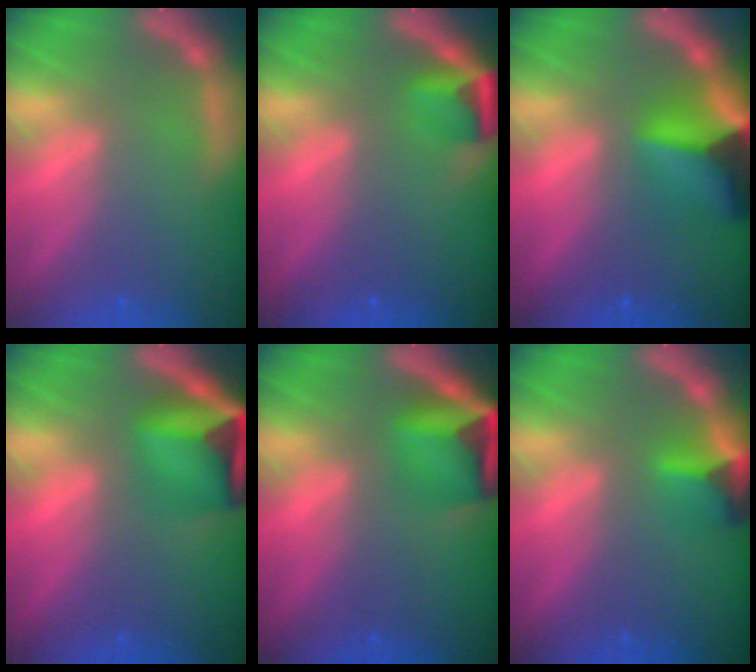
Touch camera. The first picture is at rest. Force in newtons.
{"total": 2.9}
{"total": 8.4}
{"total": 8.1}
{"total": 6.4}
{"total": 3.4}